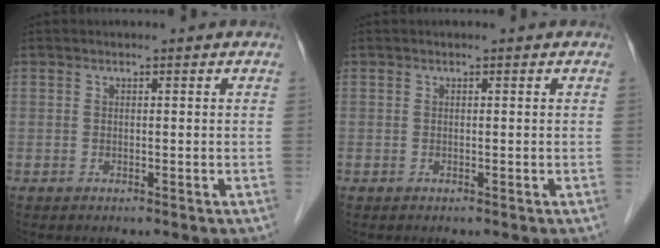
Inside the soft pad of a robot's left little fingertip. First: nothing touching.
{"total": 0.0}